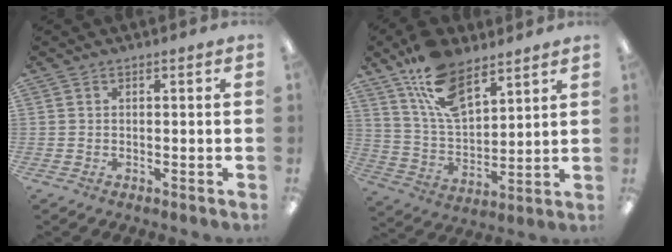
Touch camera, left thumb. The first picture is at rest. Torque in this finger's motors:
{"motor_torque": [0.43, 0.26, 1.47, -1.30, 0.32]}